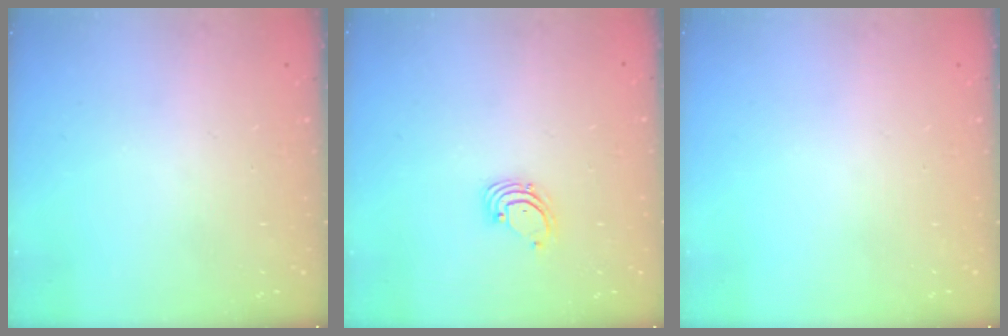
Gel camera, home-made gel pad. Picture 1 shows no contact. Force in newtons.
{"total": 1.6, "press": 1.6, "slide": 0.1}
{"total": 0.0}